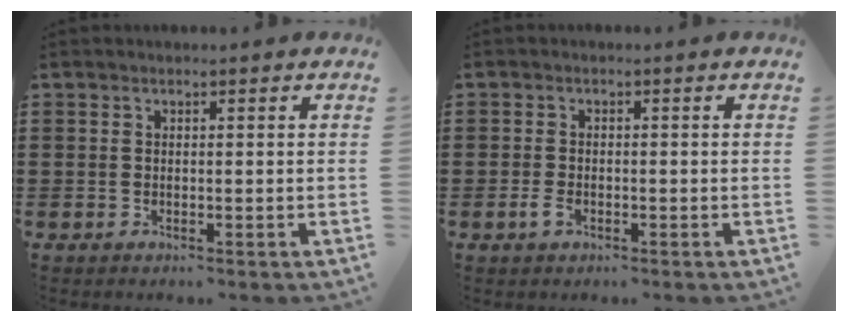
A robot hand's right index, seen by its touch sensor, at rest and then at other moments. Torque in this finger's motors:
{"motor_torque": [1.22, 0.92, 0.14, -0.01]}